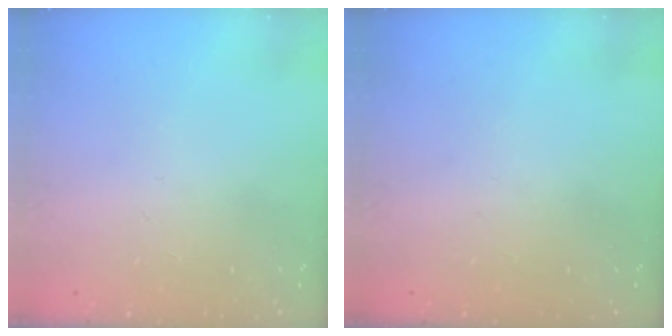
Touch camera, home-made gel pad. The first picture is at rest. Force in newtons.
{"total": 0.0}